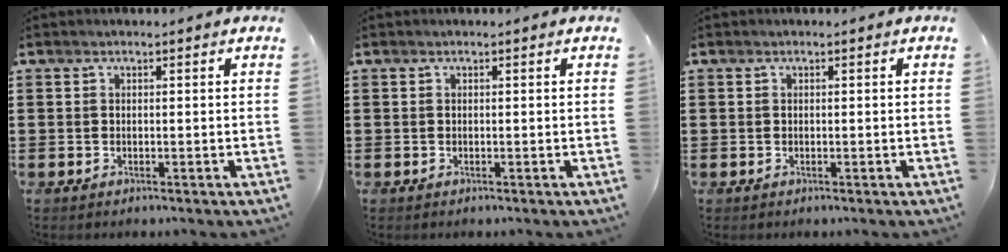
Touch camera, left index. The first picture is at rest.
{"total": 0.0}
{"total": 0.0}